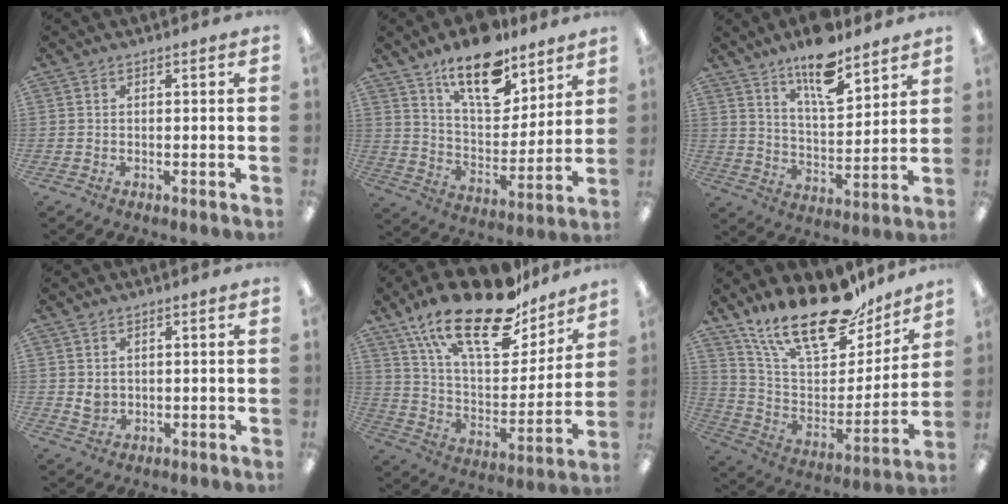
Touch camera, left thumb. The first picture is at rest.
{"total": 17.0, "force": [12.4, 7.1, 9.2], "torque": [-0.148, -0.072, 0.215]}
{"total": 14.0, "force": [10.6, 4.6, 7.8], "torque": [-0.124, -0.062, 0.181]}
{"total": 2.5, "force": [1.2, 2.0, 0.9], "torque": [-0.014, -0.001, 0.020]}
{"total": 25.3, "force": [18.0, 10.0, 14.7], "torque": [-0.244, -0.110, 0.308]}
{"total": 23.0, "force": [18.2, 8.2, 11.5], "torque": [-0.195, -0.124, 0.316]}